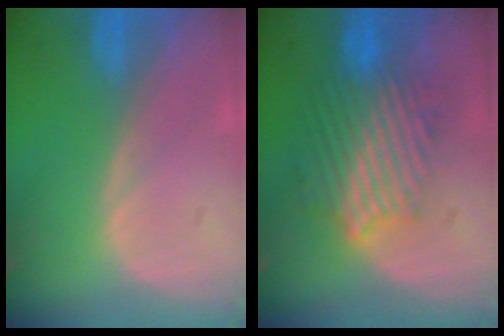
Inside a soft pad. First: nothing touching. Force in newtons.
{"total": 9.1, "press": 8.5, "slide": 3.1}